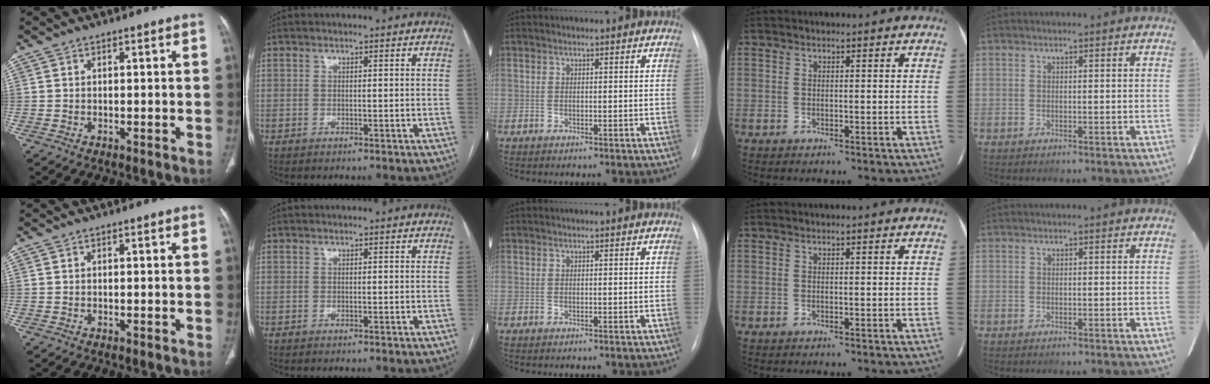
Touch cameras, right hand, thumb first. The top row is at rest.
{}